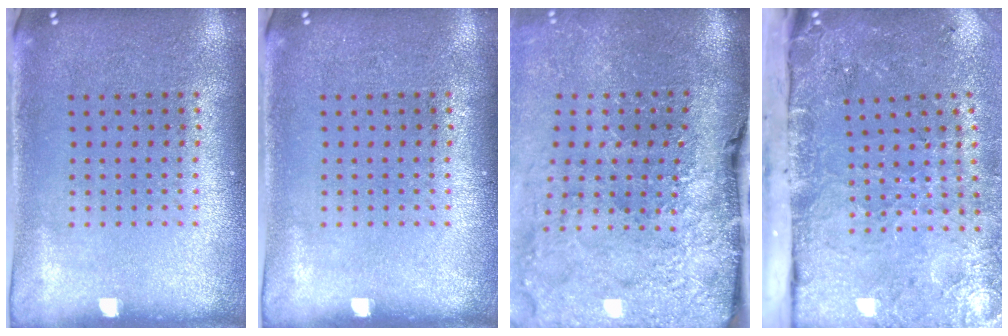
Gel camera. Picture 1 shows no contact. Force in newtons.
{"total": 0.0}
{"total": 4.7, "press": 3.6, "slide": 2.9}
{"total": 4.9, "press": 3.7, "slide": 3.2}